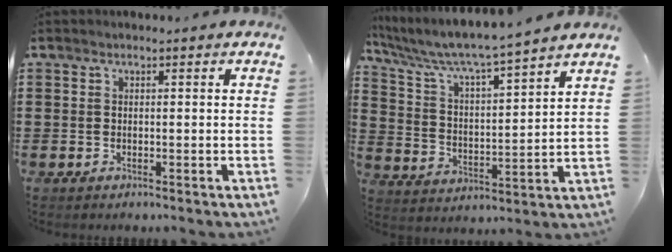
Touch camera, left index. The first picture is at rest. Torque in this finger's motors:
{"motor_torque": [2.14, 0.00, 0.18, 0.00]}